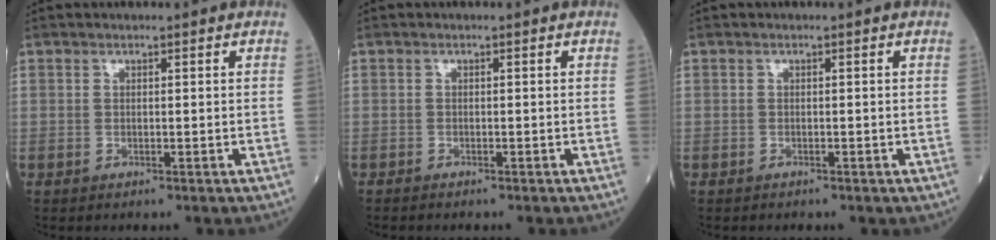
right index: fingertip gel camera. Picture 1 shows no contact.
{"total": 0.7, "force": [-0.7, 0.1, 0.2], "torque": [-0.006, -0.001, -0.014]}
{"total": 0.9, "force": [-0.7, 0.4, 0.3], "torque": [-0.011, 0.000, -0.008]}